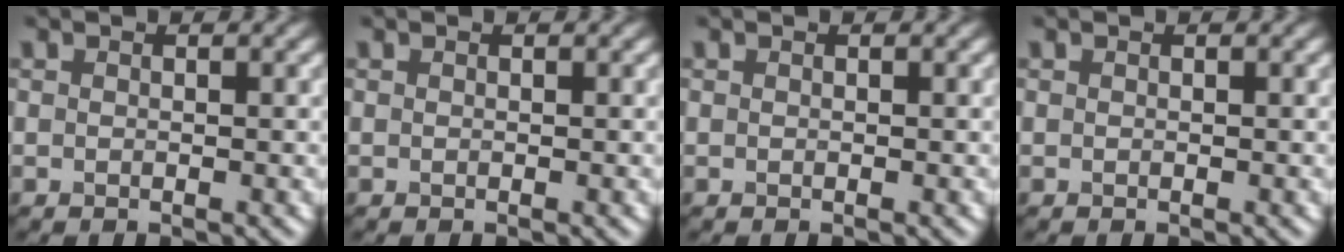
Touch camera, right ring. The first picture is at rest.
{"total": 0.0}
{"total": 0.0}
{"total": 0.0}